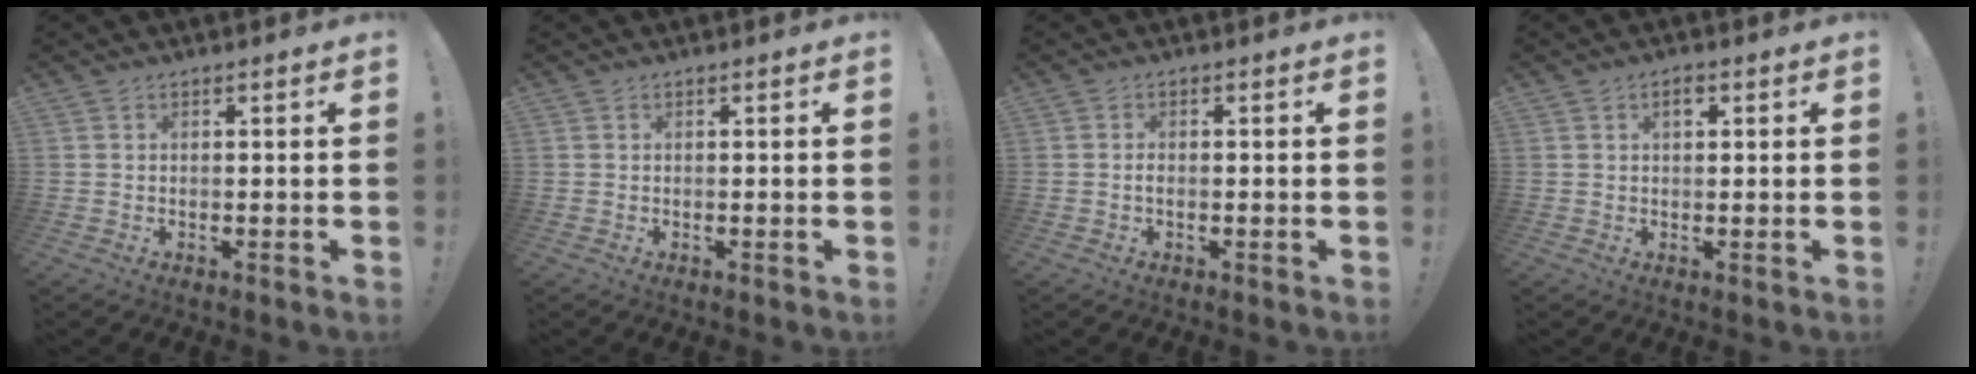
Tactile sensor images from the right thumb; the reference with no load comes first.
{"total": 0.0}
{"total": 1.0, "force": [-0.4, 0.4, 0.8], "torque": [-0.019, 0.004, -0.007]}
{"total": 2.5, "force": [1.0, 1.3, 1.9], "torque": [-0.022, 0.000, 0.012]}